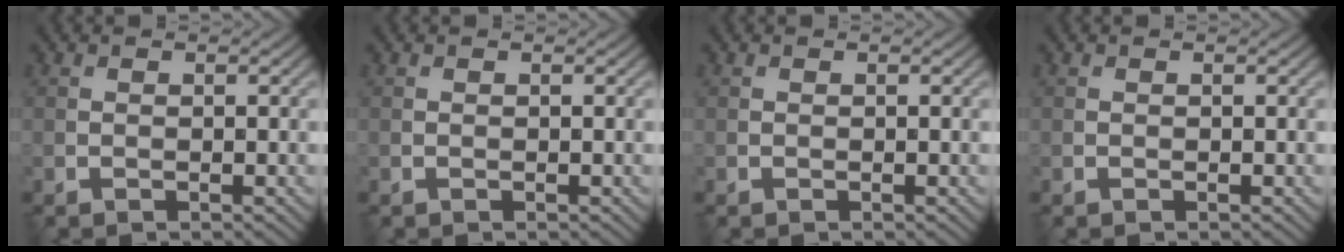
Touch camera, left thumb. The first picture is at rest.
{"total": 0.0}
{"total": 0.0}
{"total": 0.0}